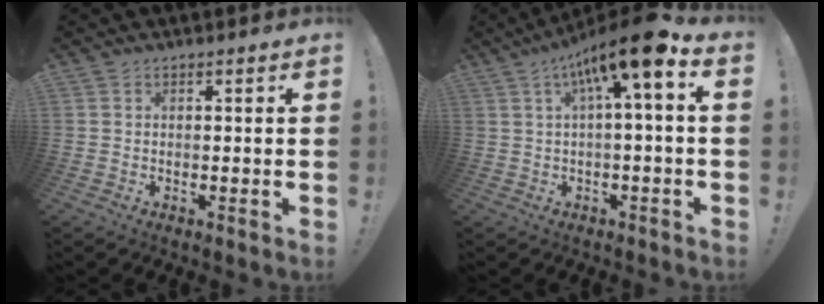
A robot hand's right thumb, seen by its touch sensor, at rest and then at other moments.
{"total": 13.0, "force": [4.8, 1.8, 11.9], "torque": [-0.205, -0.031, 0.069]}